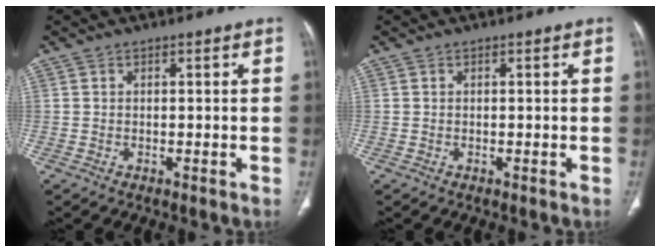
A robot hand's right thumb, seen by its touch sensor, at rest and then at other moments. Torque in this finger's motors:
{"motor_torque": [-0.06, 0.06, -0.08, 0.08, 0.00]}